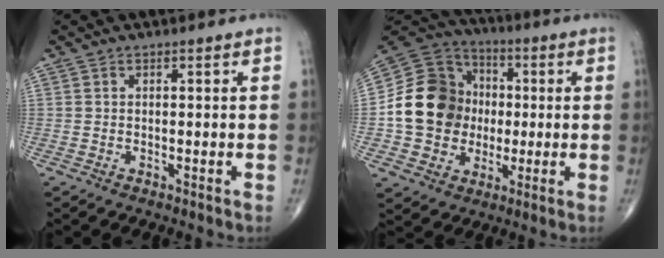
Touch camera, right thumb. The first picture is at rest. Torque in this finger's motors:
{"motor_torque": [1.91, 1.88, 0.76, -0.65, 0.12]}